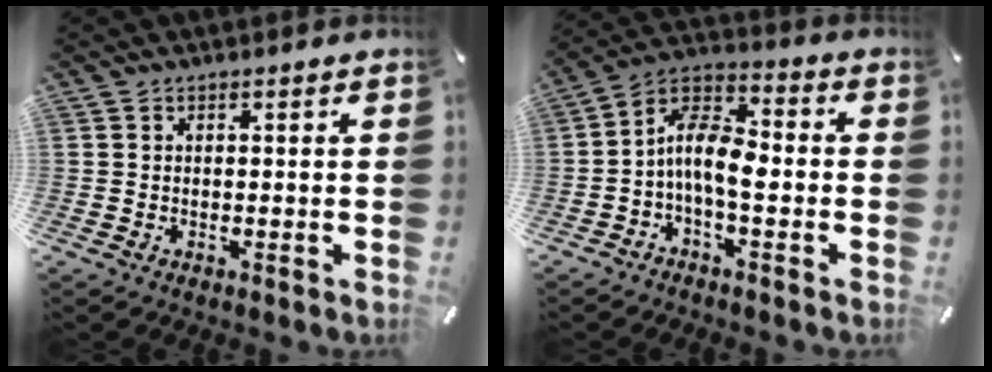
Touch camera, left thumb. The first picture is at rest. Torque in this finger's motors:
{"motor_torque": [-0.15, 1.02, 0.91, 0.71, 0.14]}